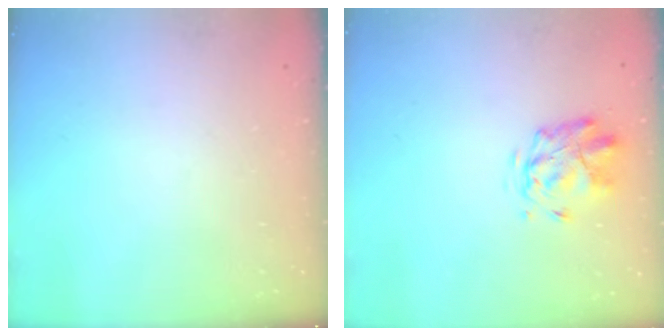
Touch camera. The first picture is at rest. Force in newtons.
{"total": 2.9, "press": 2.5, "slide": 1.4}